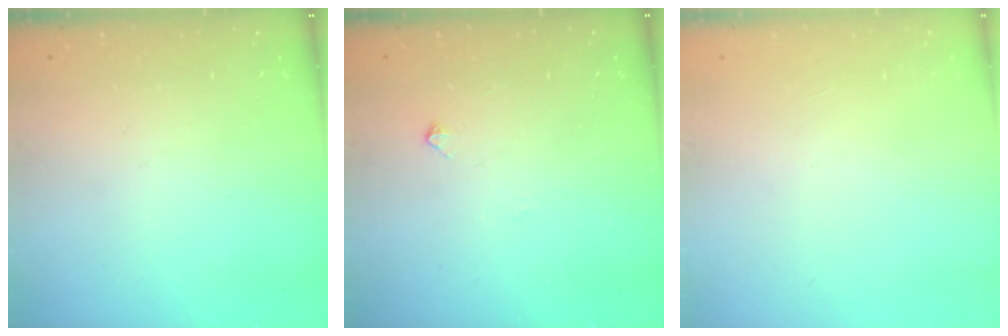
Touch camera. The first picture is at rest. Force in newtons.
{"total": 2.4, "press": 2.4, "slide": 0.5}
{"total": 0.0}